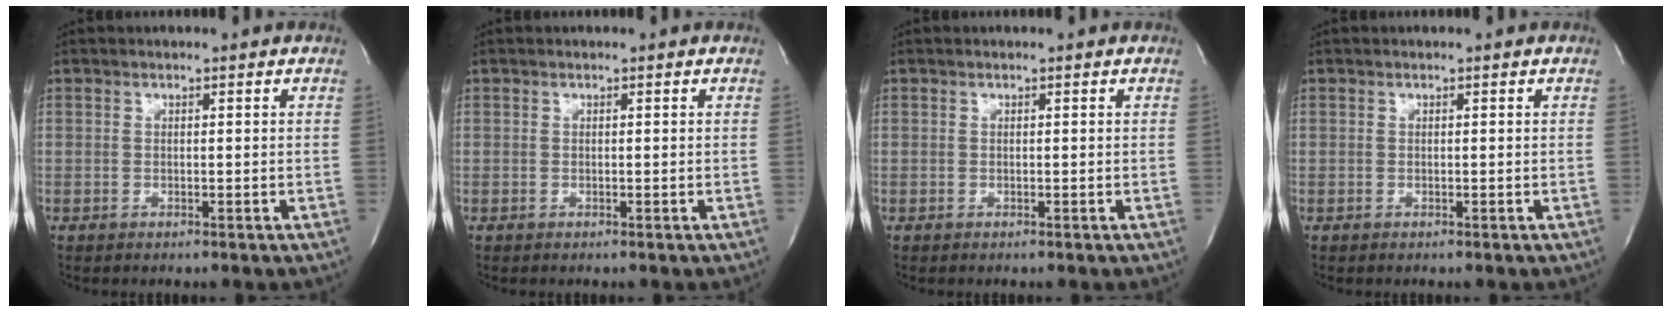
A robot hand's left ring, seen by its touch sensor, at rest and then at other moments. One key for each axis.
{"total": 0.0}
{"total": 0.0}
{"total": 0.0}